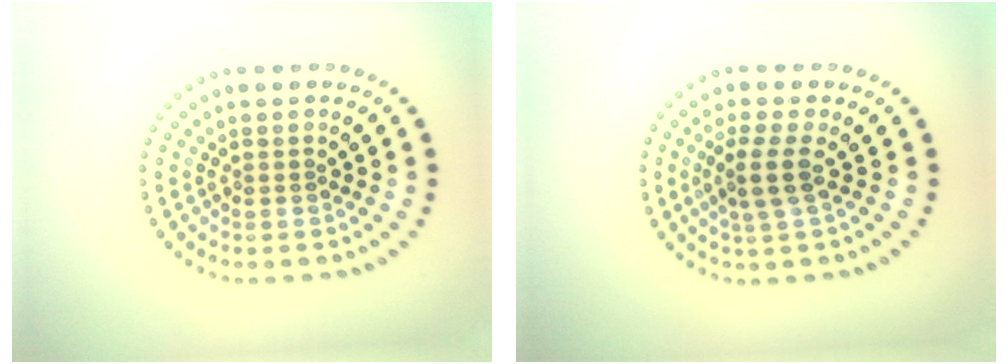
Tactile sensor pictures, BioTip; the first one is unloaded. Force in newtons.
{"total": 2.6, "press": 2.0, "slide": 1.6}